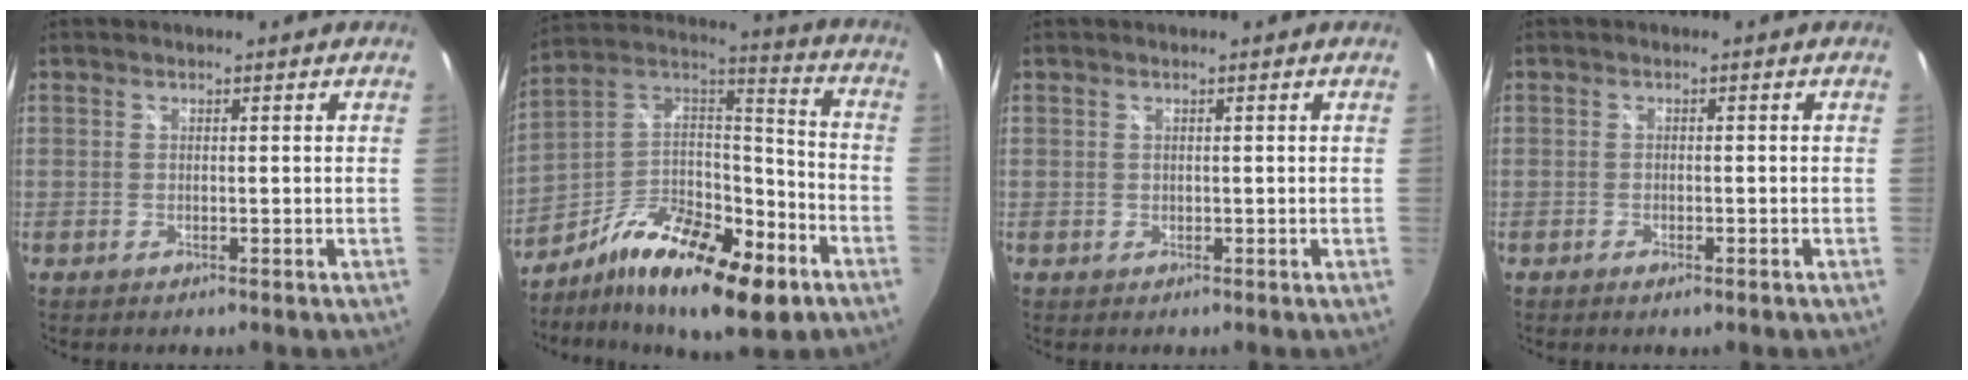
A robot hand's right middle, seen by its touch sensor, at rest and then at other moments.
{"total": 24.1, "force": [-13.5, 9.2, 17.7], "torque": [-0.311, -0.008, -0.229]}
{"total": 0.0}
{"total": 1.7, "force": [-1.2, 0.5, 1.1], "torque": [-0.022, -0.004, -0.021]}